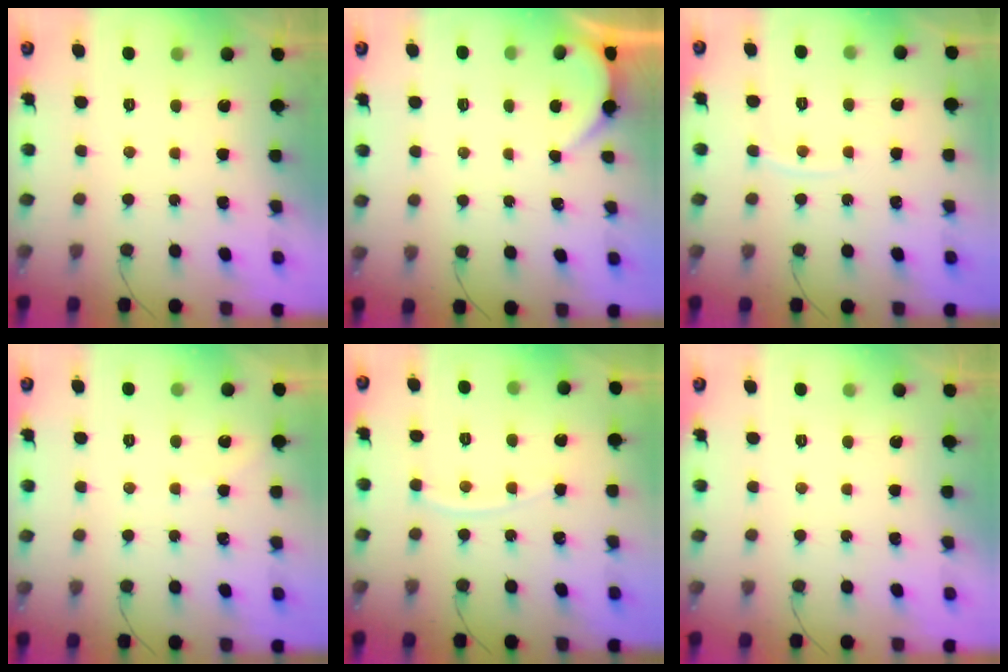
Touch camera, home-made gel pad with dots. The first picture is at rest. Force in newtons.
{"total": 1.9, "press": 1.9, "slide": 0.2}
{"total": 4.1, "press": 4.0, "slide": 0.5}
{"total": 2.4, "press": 2.4, "slide": 0.4}
{"total": 4.4, "press": 4.4, "slide": 0.2}
{"total": 0.0}